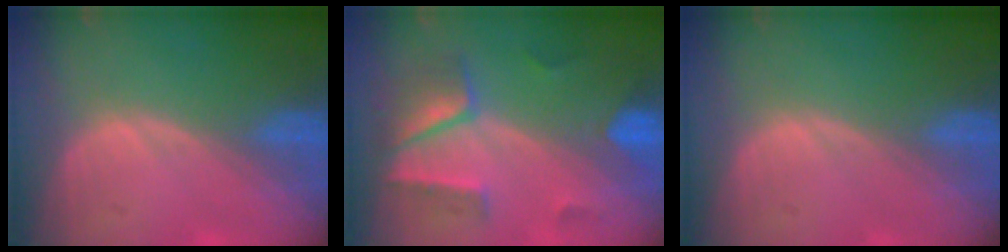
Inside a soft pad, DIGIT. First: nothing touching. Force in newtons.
{"total": 6.9, "press": 6.9, "slide": 0.7}
{"total": 0.0}